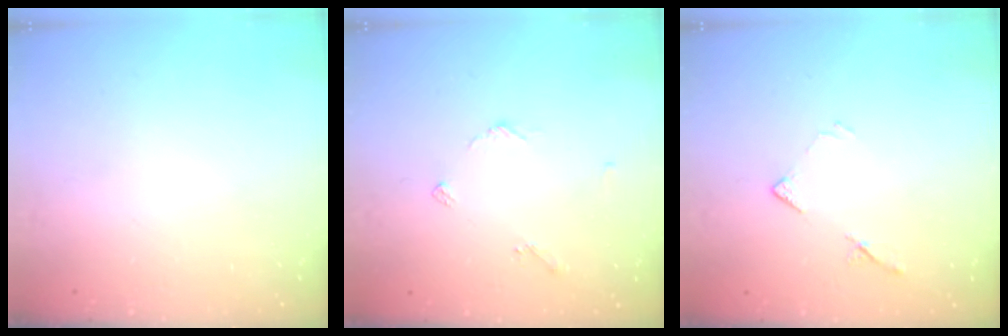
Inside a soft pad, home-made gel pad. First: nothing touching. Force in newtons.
{"total": 3.5, "press": 3.5, "slide": 0.3}
{"total": 6.4, "press": 6.4, "slide": 0.7}